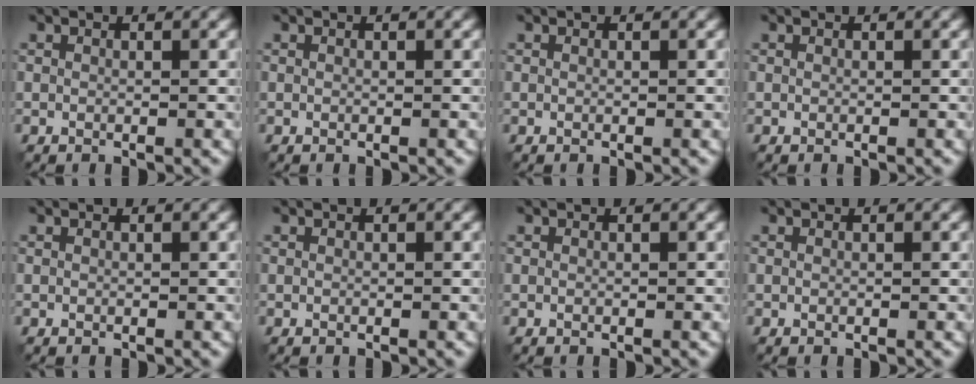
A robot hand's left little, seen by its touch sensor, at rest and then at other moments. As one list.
[{"total": 0.0}, {"total": 0.0}, {"total": 0.0}, {"total": 0.0}, {"total": 0.0}, {"total": 0.0}, {"total": 0.0}]